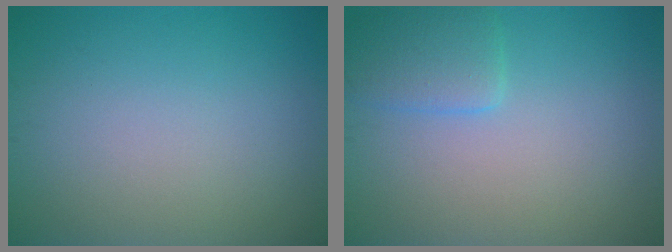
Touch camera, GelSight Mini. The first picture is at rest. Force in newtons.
{"total": 2.6, "press": 2.5, "slide": 0.2}